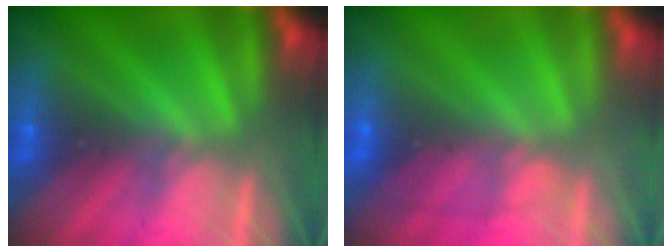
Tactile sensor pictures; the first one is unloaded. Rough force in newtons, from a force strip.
{"total": 1.7}